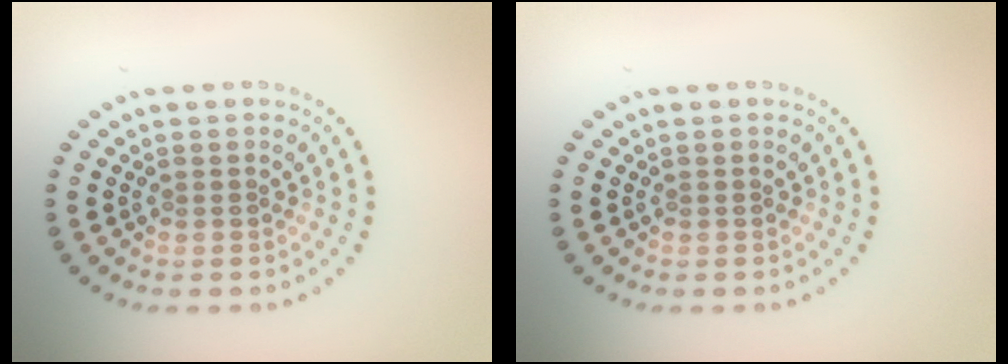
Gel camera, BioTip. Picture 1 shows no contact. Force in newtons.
{"total": 0.0}